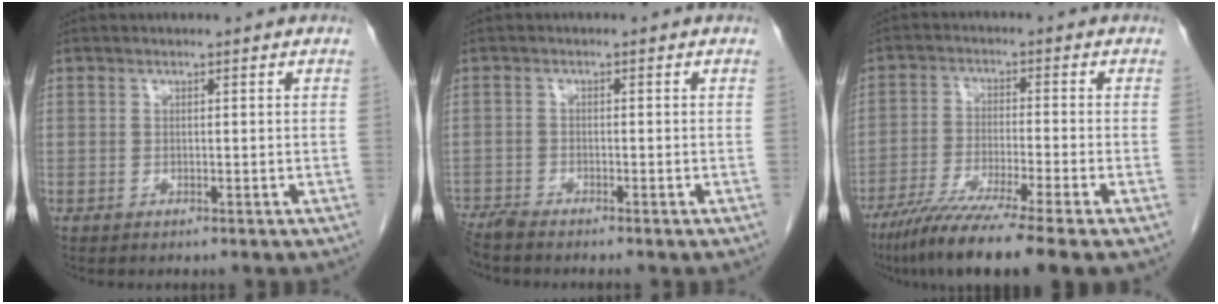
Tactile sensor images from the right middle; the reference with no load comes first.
{"total": 3.1, "force": [-2.9, -0.2, 0.9], "torque": [-0.017, -0.011, -0.056]}
{"total": 11.7, "force": [-8.5, -1.2, 7.9], "torque": [-0.131, -0.039, -0.140]}